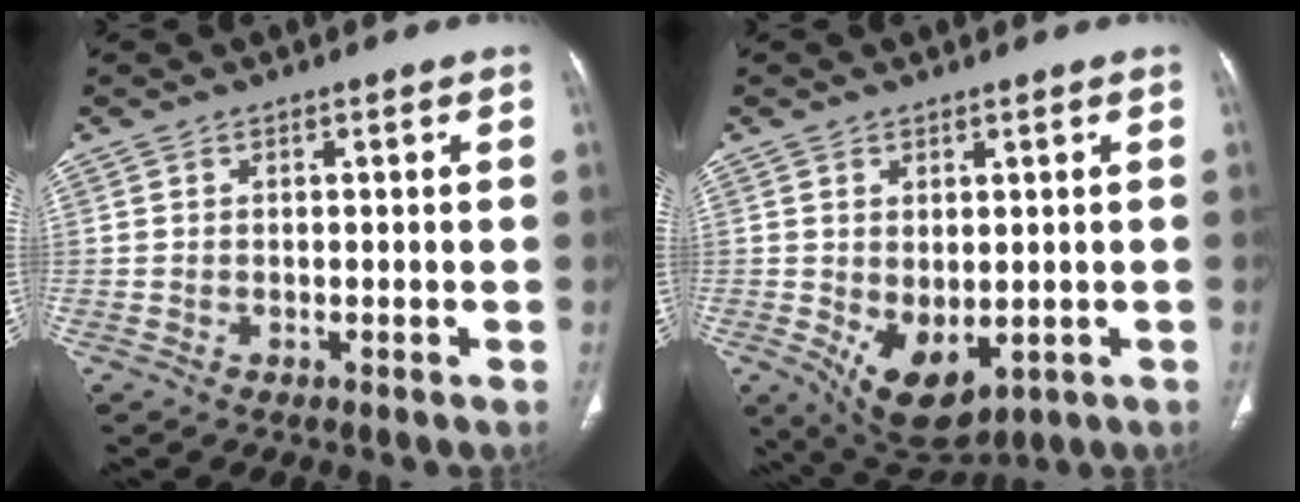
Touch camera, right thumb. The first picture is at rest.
{"total": 9.3, "force": [-1.7, 5.4, 7.4], "torque": [-0.107, -0.012, -0.003]}